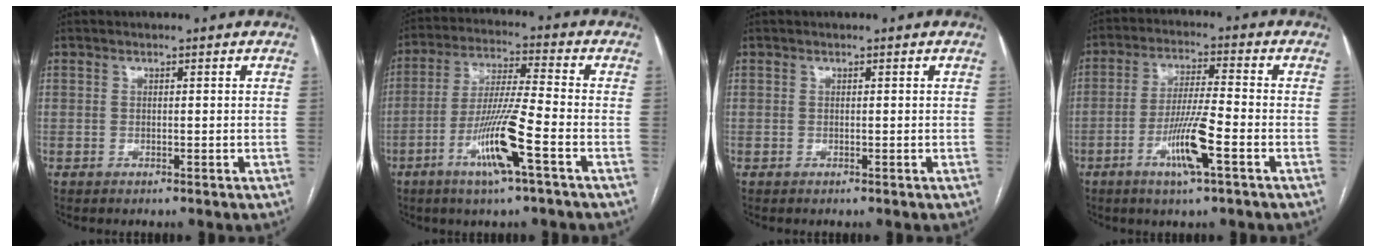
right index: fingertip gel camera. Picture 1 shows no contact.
{"total": 11.3, "force": [-4.9, -0.2, 10.1], "torque": [-0.197, -0.008, -0.093]}
{"total": 0.0}
{"total": 8.7, "force": [-3.6, 0.2, 7.9], "torque": [-0.152, -0.006, -0.065]}